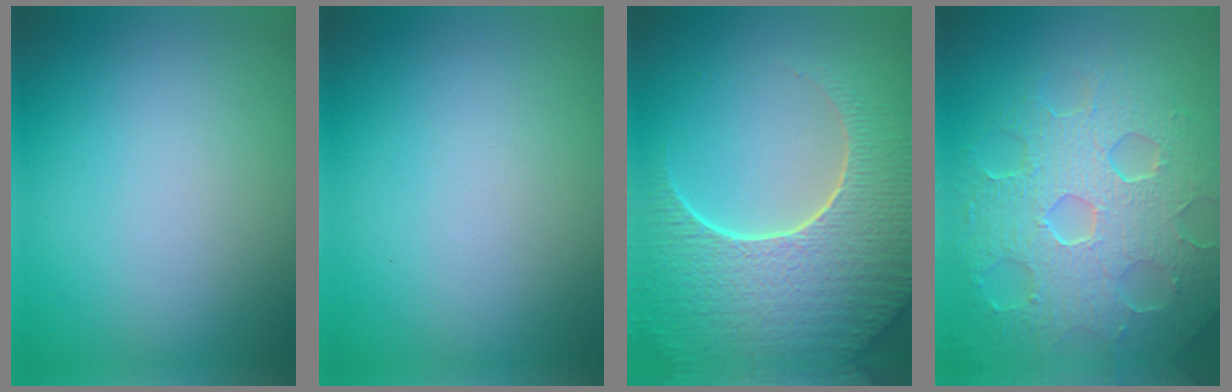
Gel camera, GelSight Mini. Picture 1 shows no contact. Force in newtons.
{"total": 0.0}
{"total": 9.3, "press": 6.6, "slide": 6.5}
{"total": 8.7, "press": 6.0, "slide": 6.2}